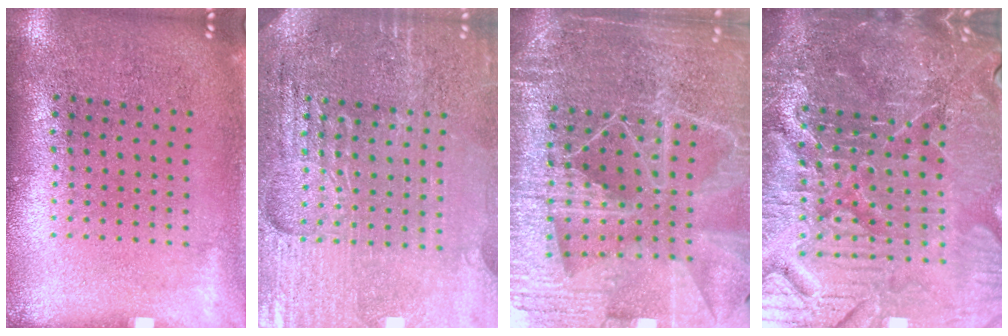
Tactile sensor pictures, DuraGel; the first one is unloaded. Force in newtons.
{"total": 4.3, "press": 4.2, "slide": 1.2}
{"total": 5.7, "press": 5.0, "slide": 2.8}
{"total": 6.8, "press": 6.1, "slide": 2.9}